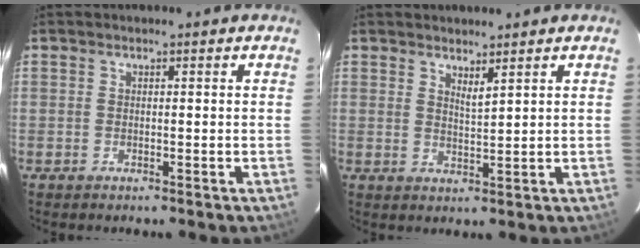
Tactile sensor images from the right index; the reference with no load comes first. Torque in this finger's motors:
{"motor_torque": [-0.08, 0.11, -0.04, 0.00]}